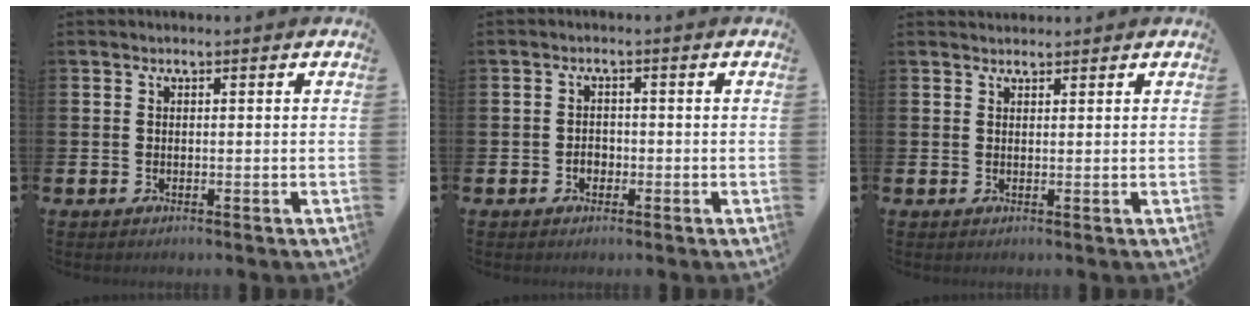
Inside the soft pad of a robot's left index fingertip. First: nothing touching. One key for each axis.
{"total": 1.7, "fx": -0.6, "fy": 1.4, "fz": 0.7, "tx": -0.003, "ty": 0.000, "tz": -0.016}
{"total": 1.4, "fx": 1.3, "fy": 0.4, "fz": 0.0, "tx": 0.010, "ty": -0.003, "tz": 0.022}